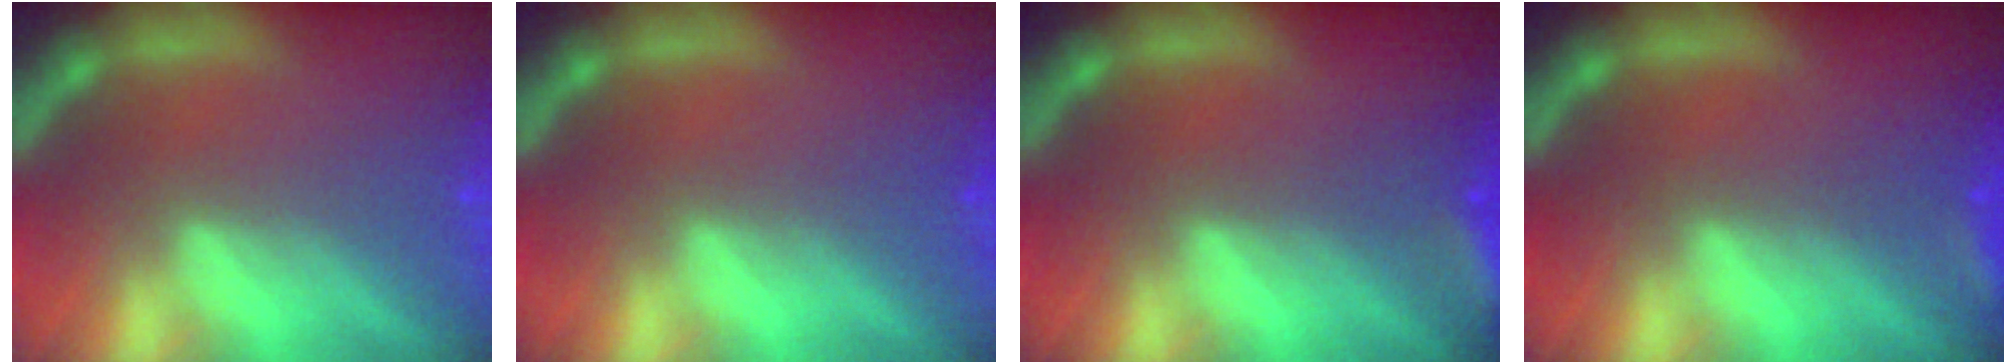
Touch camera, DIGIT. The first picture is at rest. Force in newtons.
{"total": 0.0}
{"total": 2.9}
{"total": 1.4}